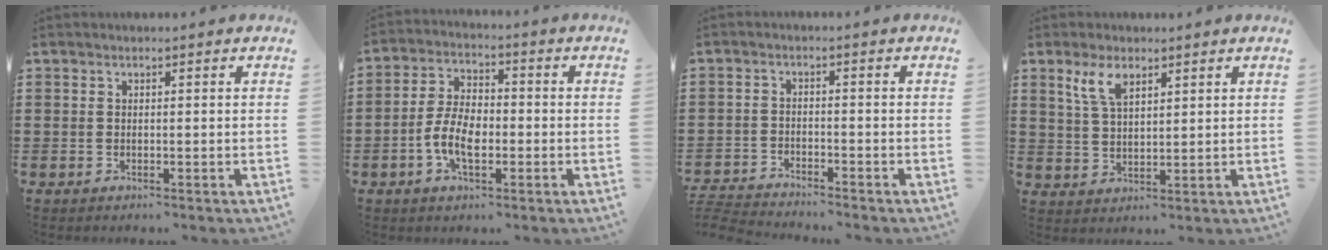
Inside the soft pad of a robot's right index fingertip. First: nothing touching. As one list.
[{"total": 7.0, "force": [-2.0, 3.7, 5.6], "torque": [-0.131, 0.001, -0.045]}, {"total": 3.4, "force": [-3.4, 0.0, 0.1], "torque": [-0.012, -0.004, -0.074]}, {"total": 4.8, "force": [2.9, 2.0, 3.2], "torque": [-0.072, 0.006, 0.052]}]